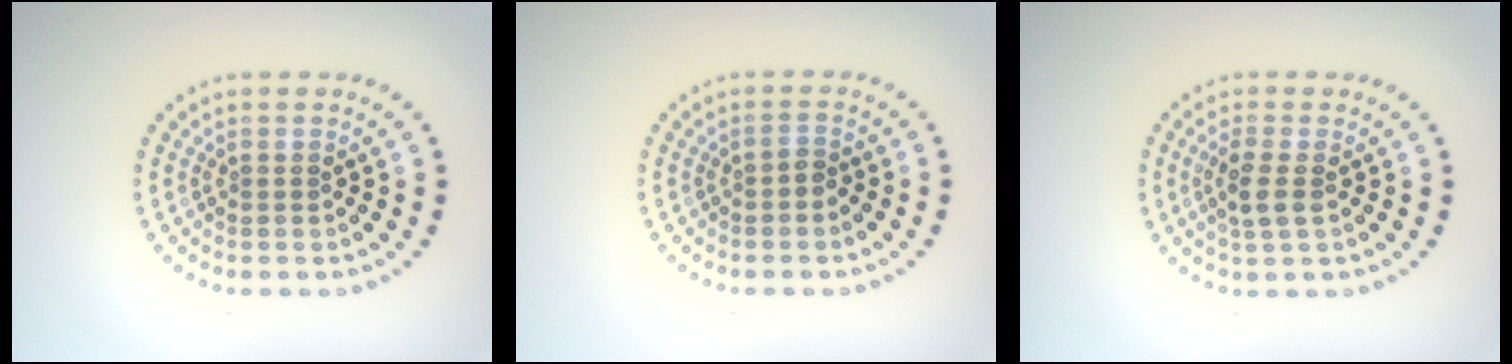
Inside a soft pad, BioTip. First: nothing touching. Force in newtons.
{"total": 1.0, "press": 0.8, "slide": 0.5}
{"total": 2.4, "press": 2.1, "slide": 1.0}